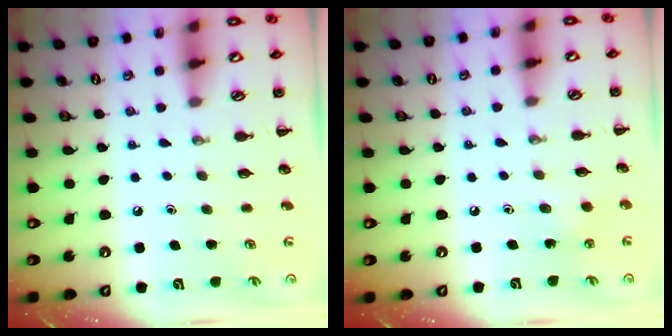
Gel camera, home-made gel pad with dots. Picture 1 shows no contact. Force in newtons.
{"total": 1.9, "press": 1.8, "slide": 0.7}